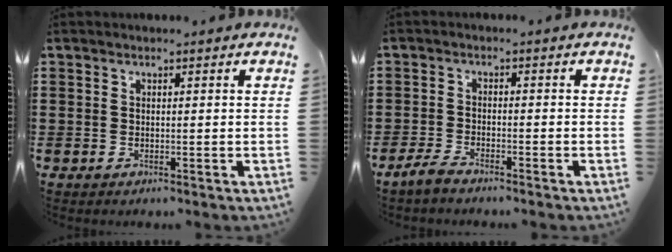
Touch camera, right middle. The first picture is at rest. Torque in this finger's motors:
{"motor_torque": [0.87, -0.36, 0.00, 0.03]}